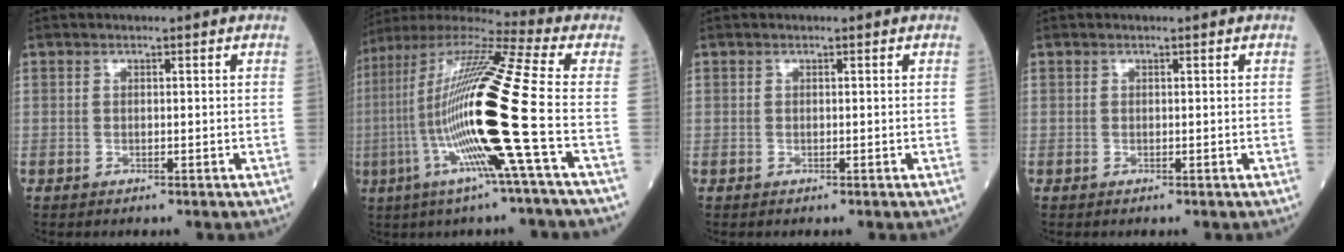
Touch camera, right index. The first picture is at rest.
{"total": 20.3, "force": [-4.4, -1.7, 19.8], "torque": [-0.402, -0.015, -0.104]}
{"total": 0.0}
{"total": 0.0}